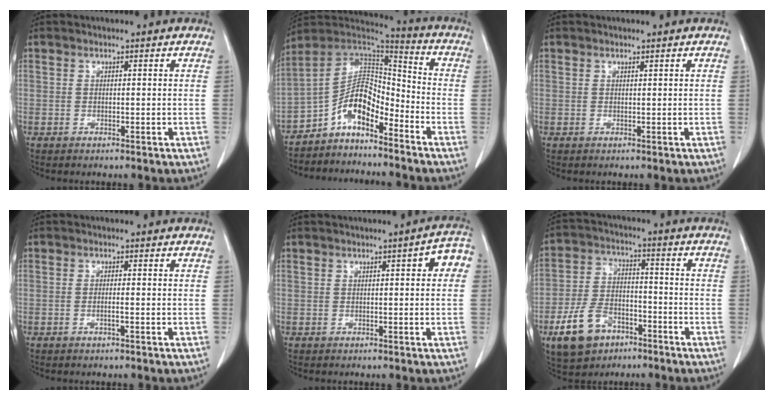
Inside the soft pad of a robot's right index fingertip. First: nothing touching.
{"total": 9.7, "force": [-6.2, 4.1, 6.2], "torque": [-0.108, 0.039, -0.116]}
{"total": 0.0}
{"total": 1.1, "force": [-0.4, -0.1, 1.0], "torque": [-0.022, 0.000, -0.007]}
{"total": 4.0, "force": [0.9, 1.0, 3.7], "torque": [-0.040, 0.013, 0.005]}
{"total": 10.6, "force": [-5.8, 6.7, 5.8], "torque": [-0.130, 0.006, -0.099]}